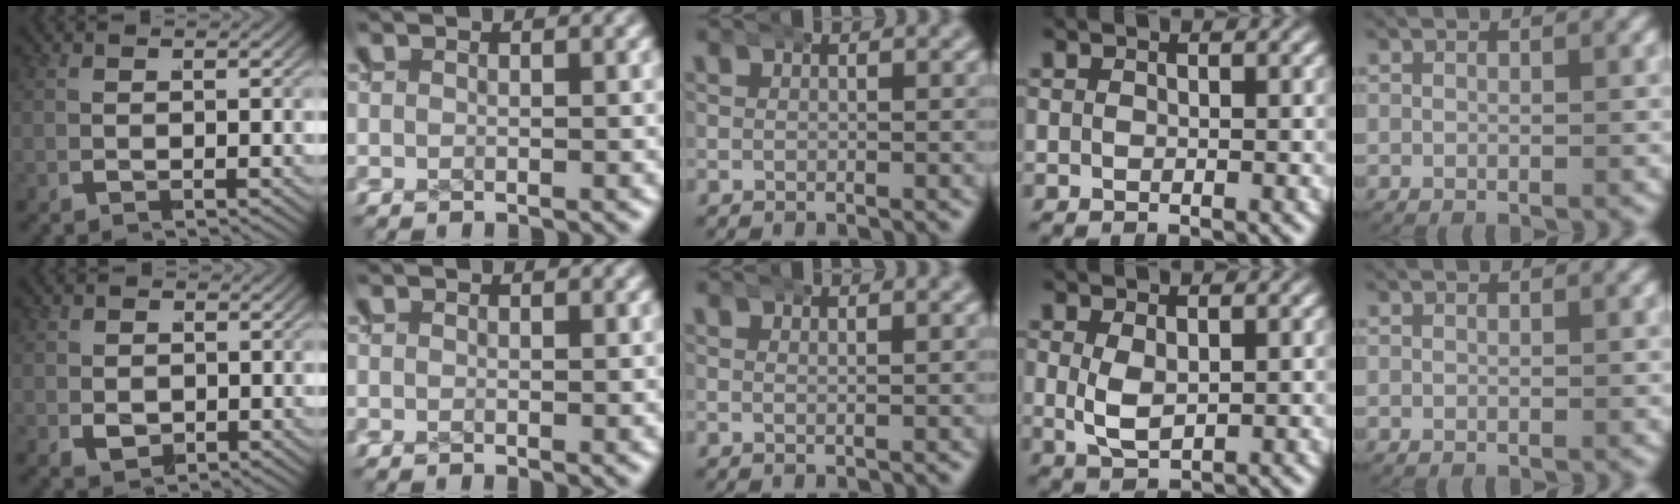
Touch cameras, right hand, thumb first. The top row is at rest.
{"thumb": {"total": 2.1, "force": [0.1, 1.8, 1.2], "torque": [-0.022, -0.019, 0.007]}, "middle": {"total": 0.7, "force": [0.7, -0.2, 0.2], "torque": [-0.001, -0.002, 0.009]}, "ring": {"total": 2.6, "force": [0.1, 1.7, 2.0], "torque": [-0.056, -0.020, 0.017]}}